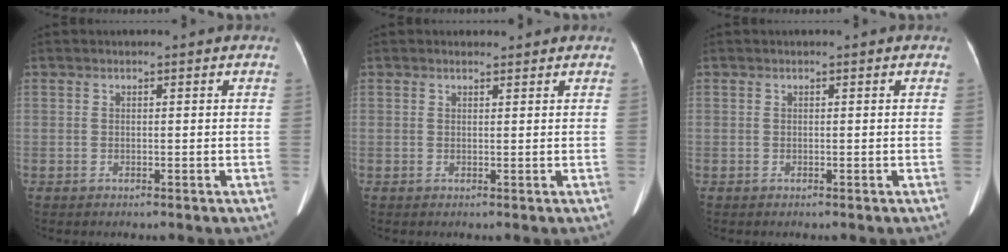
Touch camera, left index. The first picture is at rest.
{"total": 1.1, "force": [1.0, 0.4, 0.1], "torque": [-0.010, 0.006, 0.017]}
{"total": 0.0}